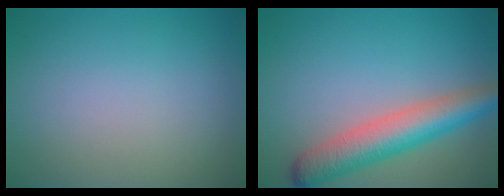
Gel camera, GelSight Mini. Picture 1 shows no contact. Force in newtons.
{"total": 6.1, "press": 6.1, "slide": 0.3}